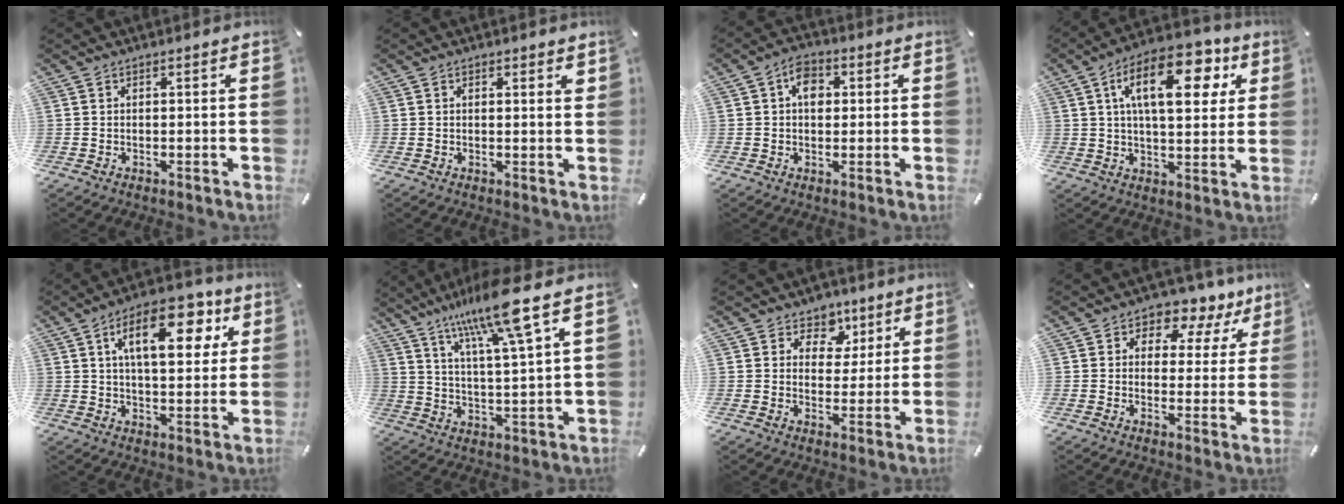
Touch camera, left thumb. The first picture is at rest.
{"total": 1.2, "force": [0.7, 0.4, 0.9], "torque": [-0.013, -0.003, 0.010]}
{"total": 5.4, "force": [0.8, 3.8, 3.7], "torque": [-0.051, 0.000, 0.009]}
{"total": 18.2, "force": [7.1, 8.9, 14.1], "torque": [-0.219, -0.013, 0.111]}
{"total": 16.9, "force": [7.1, 8.4, 12.8], "torque": [-0.190, -0.014, 0.112]}
{"total": 14.6, "force": [10.7, 1.4, 9.9], "torque": [-0.188, -0.047, 0.173]}
{"total": 6.9, "force": [3.3, 5.8, 1.6], "torque": [-0.021, -0.025, 0.054]}
{"total": 6.3, "force": [3.9, 4.1, 2.6], "torque": [-0.031, -0.038, 0.060]}